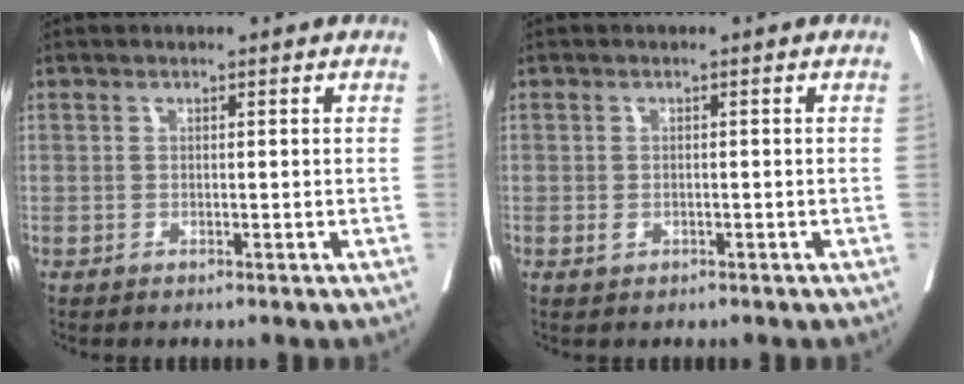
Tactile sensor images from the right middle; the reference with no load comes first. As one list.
[{"total": 1.1, "force": [-0.4, 0.8, 0.6], "torque": [-0.012, 0.001, -0.001]}]